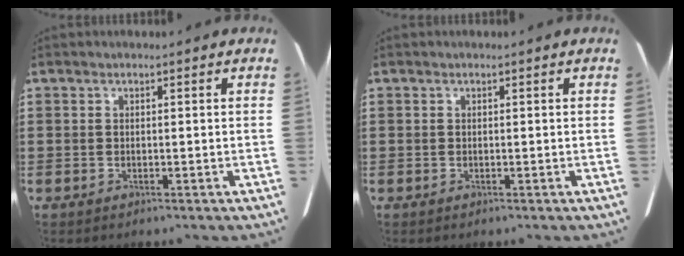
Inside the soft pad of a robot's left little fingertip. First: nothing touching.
{"total": 0.0}